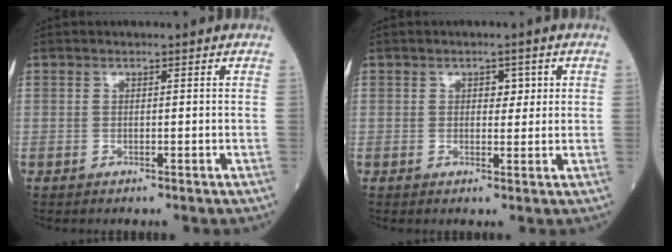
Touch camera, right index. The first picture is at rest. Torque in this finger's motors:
{"motor_torque": [0.04, 0.02, 0.01, 0.01]}